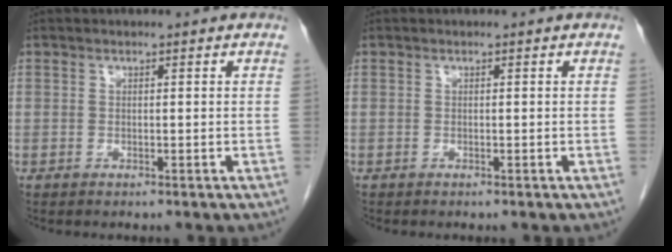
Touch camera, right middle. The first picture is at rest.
{"total": 0.0}